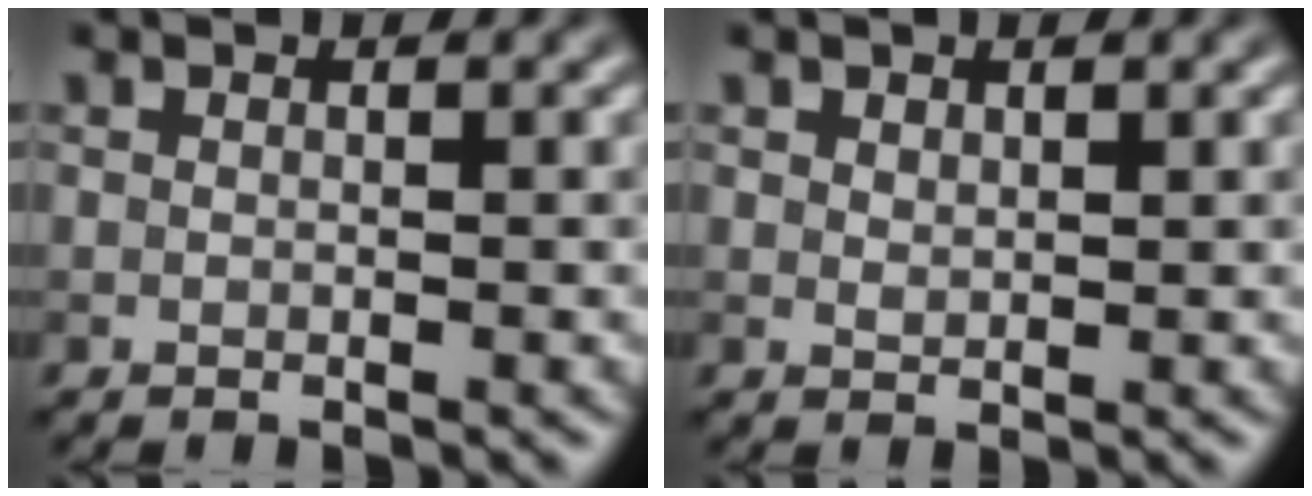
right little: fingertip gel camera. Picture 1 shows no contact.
{"total": 0.9, "force": [0.7, 0.5, 0.3], "torque": [-0.005, -0.001, 0.013]}